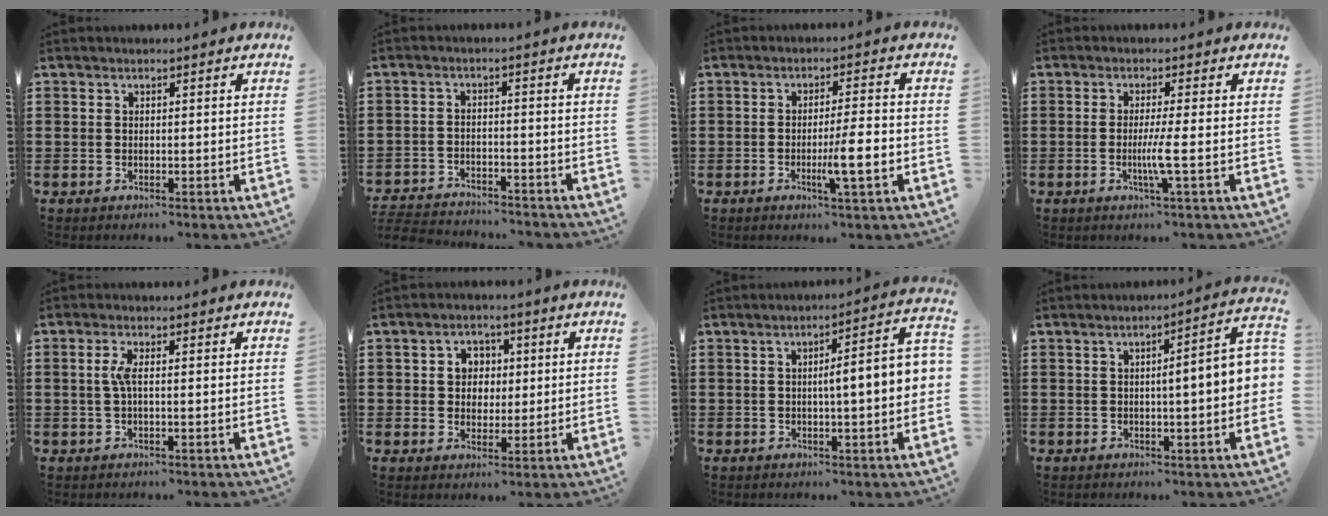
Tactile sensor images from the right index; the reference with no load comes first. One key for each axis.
{"total": 4.0, "fx": -4.0, "fy": 0.2, "fz": 0.2, "tx": -0.014, "ty": -0.004, "tz": -0.086}
{"total": 6.6, "fx": -1.9, "fy": 0.5, "fz": 6.2, "tx": -0.100, "ty": -0.007, "tz": -0.031}
{"total": 4.0, "fx": -0.9, "fy": -0.7, "fz": 3.9, "tx": -0.075, "ty": -0.016, "tz": -0.021}
{"total": 2.9, "fx": 0.0, "fy": 0.6, "fz": 2.8, "tx": -0.063, "ty": -0.002, "tz": -0.005}
{"total": 4.0, "fx": 0.6, "fy": 3.6, "fz": 1.7, "tx": -0.040, "ty": 0.011, "tz": 0.003}
{"total": 6.1, "fx": -0.3, "fy": 0.6, "fz": 6.1, "tx": -0.100, "ty": -0.009, "tz": -0.012}
{"total": 5.3, "fx": -0.4, "fy": 0.5, "fz": 5.3, "tx": -0.085, "ty": -0.008, "tz": -0.013}